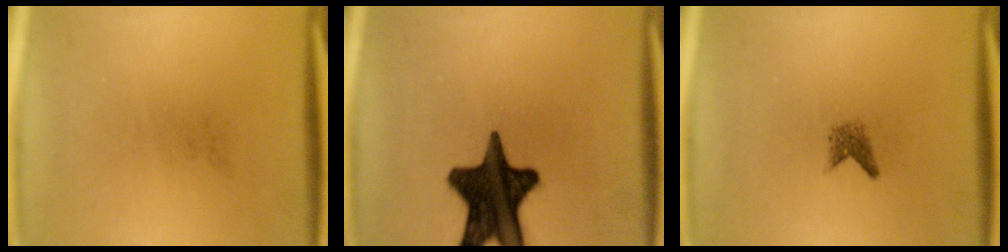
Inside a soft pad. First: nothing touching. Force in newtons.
{"total": 17.1}
{"total": 1.5}